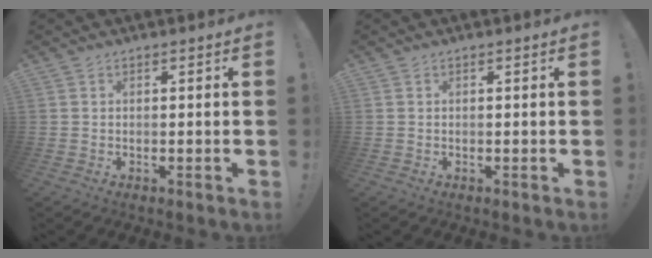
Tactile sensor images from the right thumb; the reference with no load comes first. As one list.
[{"total": 0.0}]